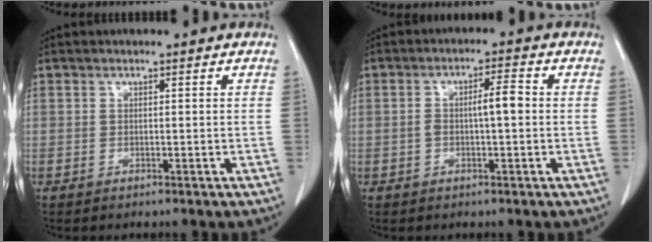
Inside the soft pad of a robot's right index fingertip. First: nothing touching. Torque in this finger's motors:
{"motor_torque": [0.16, 0.04, 0.10, 0.02]}